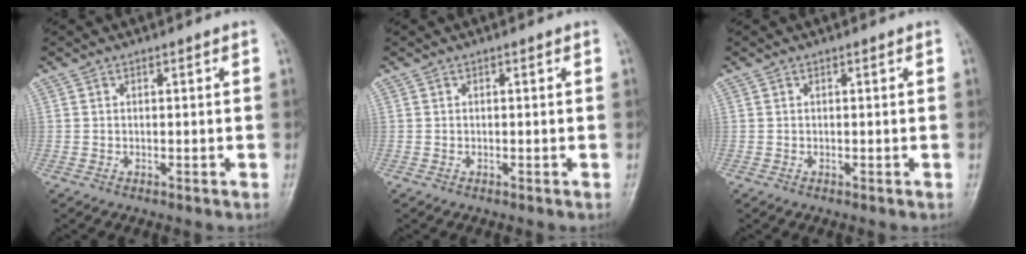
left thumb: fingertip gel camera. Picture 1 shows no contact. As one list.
[{"total": 0.0}, {"total": 0.0}]